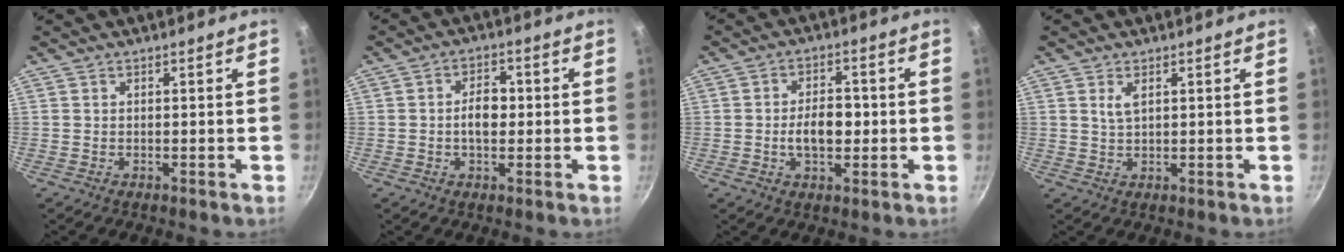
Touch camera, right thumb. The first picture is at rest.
{"total": 5.4, "force": [-0.2, 3.4, 4.2], "torque": [-0.046, 0.013, -0.008]}
{"total": 7.2, "force": [-0.8, 4.3, 5.8], "torque": [-0.075, 0.013, -0.016]}
{"total": 2.4, "force": [1.0, 1.1, 1.9], "torque": [-0.035, -0.006, 0.022]}